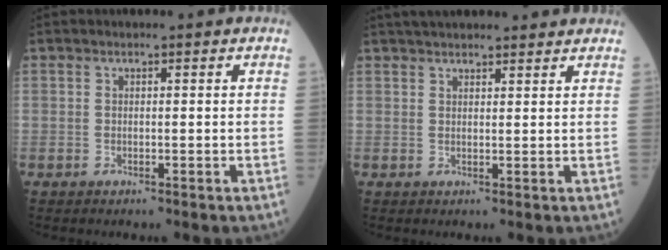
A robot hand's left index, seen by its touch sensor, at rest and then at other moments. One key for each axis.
{"total": 10.7, "fx": 9.8, "fy": 1.8, "fz": 4.1, "tx": -0.057, "ty": 0.035, "tz": 0.133}